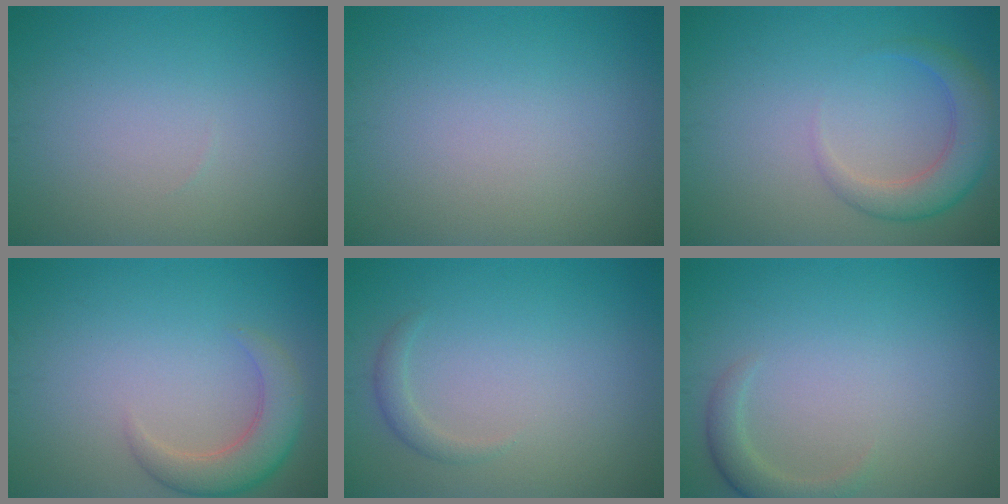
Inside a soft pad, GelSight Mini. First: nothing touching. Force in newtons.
{"total": 0.0}
{"total": 3.8, "press": 3.8, "slide": 0.4}
{"total": 3.9, "press": 3.9, "slide": 0.3}
{"total": 1.2, "press": 1.2, "slide": 0.1}
{"total": 2.0, "press": 2.0, "slide": 0.2}